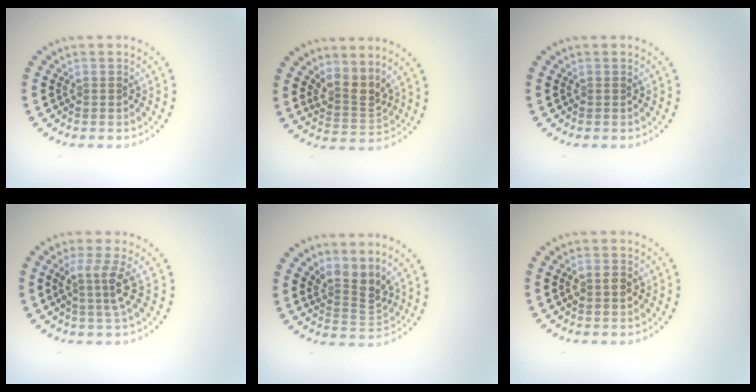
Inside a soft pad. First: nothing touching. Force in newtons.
{"total": 2.8, "press": 2.0, "slide": 1.9}
{"total": 0.0}
{"total": 2.9, "press": 2.1, "slide": 2.0}
{"total": 3.0, "press": 2.2, "slide": 2.1}
{"total": 1.8, "press": 1.8, "slide": 0.1}